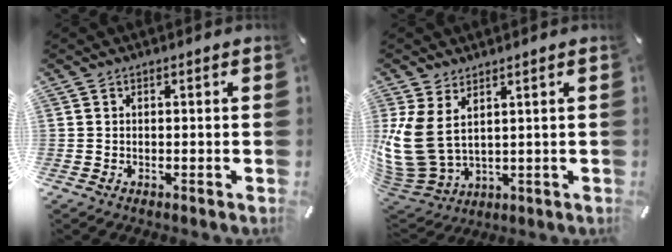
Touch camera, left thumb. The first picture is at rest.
{"total": 11.1, "force": [3.4, 7.8, 7.2], "torque": [-0.193, -0.023, 0.065]}